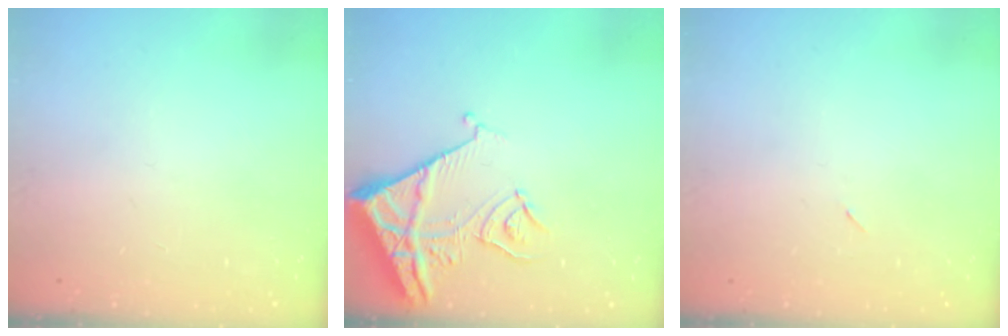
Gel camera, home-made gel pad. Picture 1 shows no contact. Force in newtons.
{"total": 10.5, "press": 10.5, "slide": 1.2}
{"total": 2.3, "press": 1.9, "slide": 1.2}